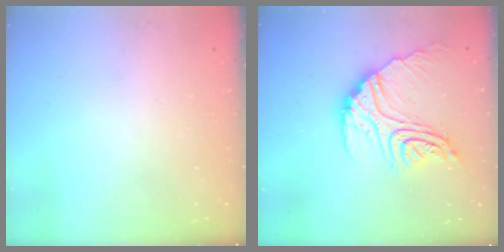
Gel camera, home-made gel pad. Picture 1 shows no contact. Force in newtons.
{"total": 18.4, "press": 18.3, "slide": 1.5}